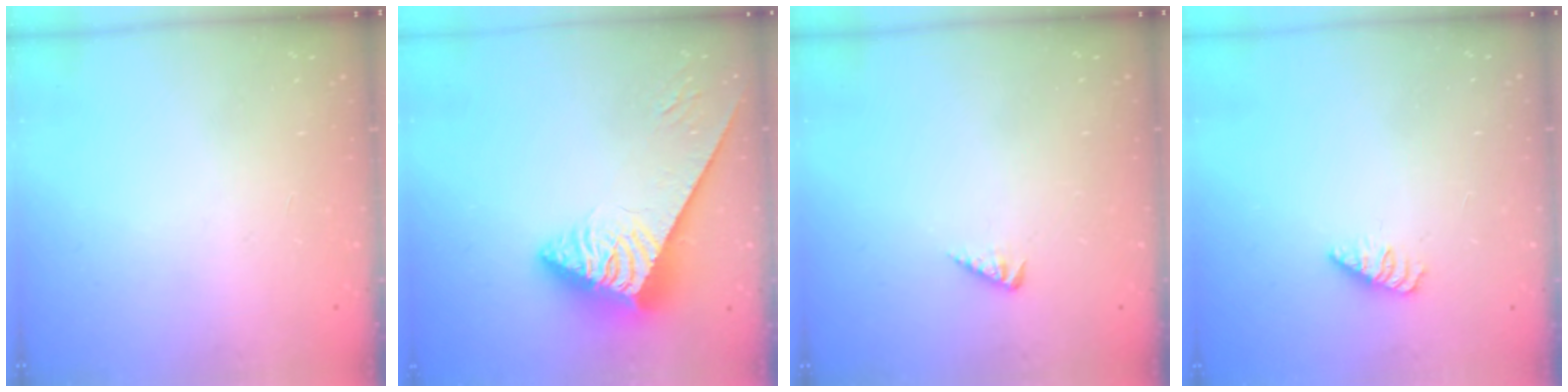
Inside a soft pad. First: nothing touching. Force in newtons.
{"total": 4.4, "press": 4.3, "slide": 0.8}
{"total": 2.0, "press": 1.9, "slide": 0.3}
{"total": 2.5, "press": 2.4, "slide": 0.4}